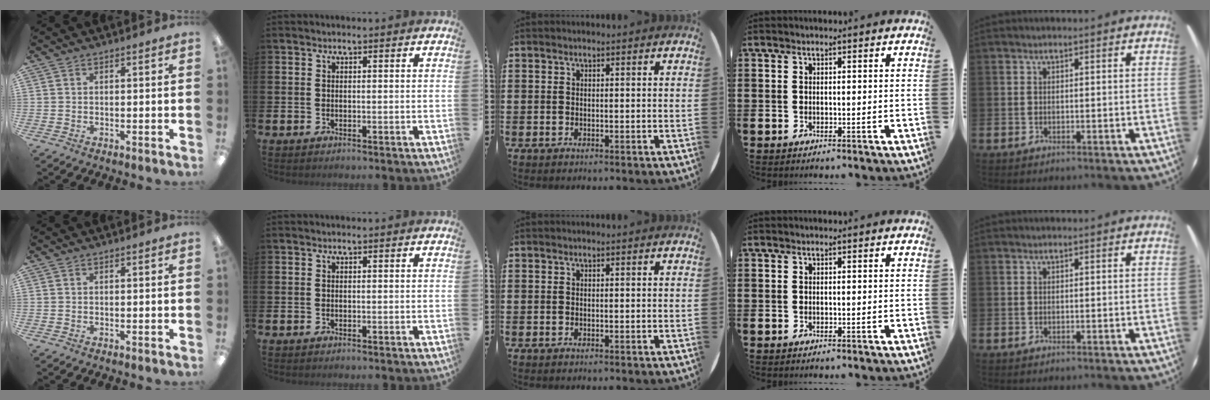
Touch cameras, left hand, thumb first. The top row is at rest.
{}